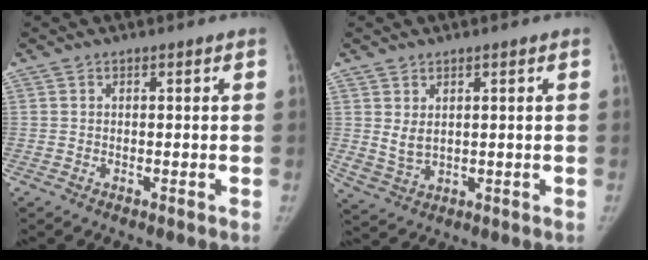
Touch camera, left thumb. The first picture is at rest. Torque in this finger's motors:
{"motor_torque": [0.20, 1.02, -0.16, 0.23, 0.03]}